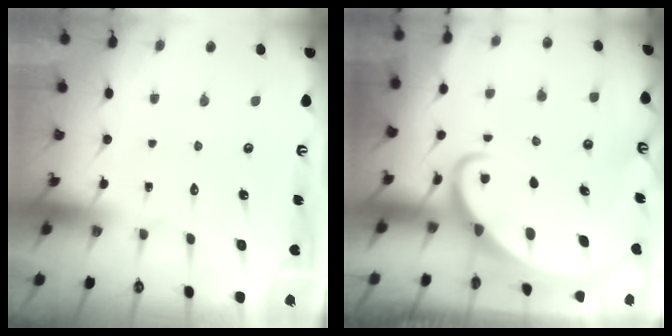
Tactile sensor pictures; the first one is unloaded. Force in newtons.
{"total": 3.8, "press": 3.7, "slide": 0.4}